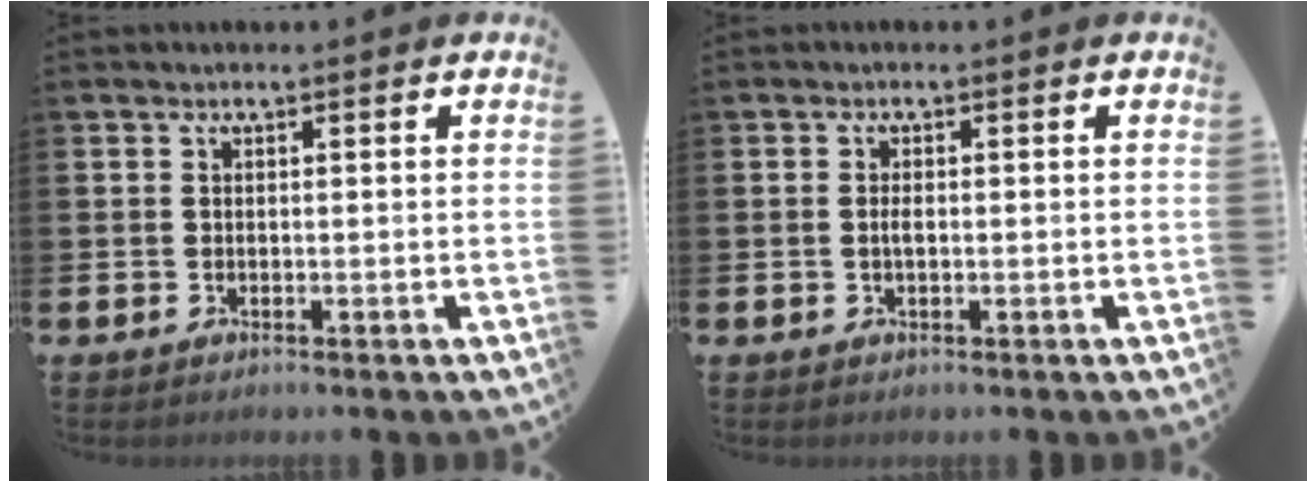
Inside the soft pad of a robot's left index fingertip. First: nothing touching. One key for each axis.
{"total": 1.1, "fx": -0.1, "fy": 0.4, "fz": 1.0, "tx": -0.015, "ty": -0.001, "tz": -0.004}